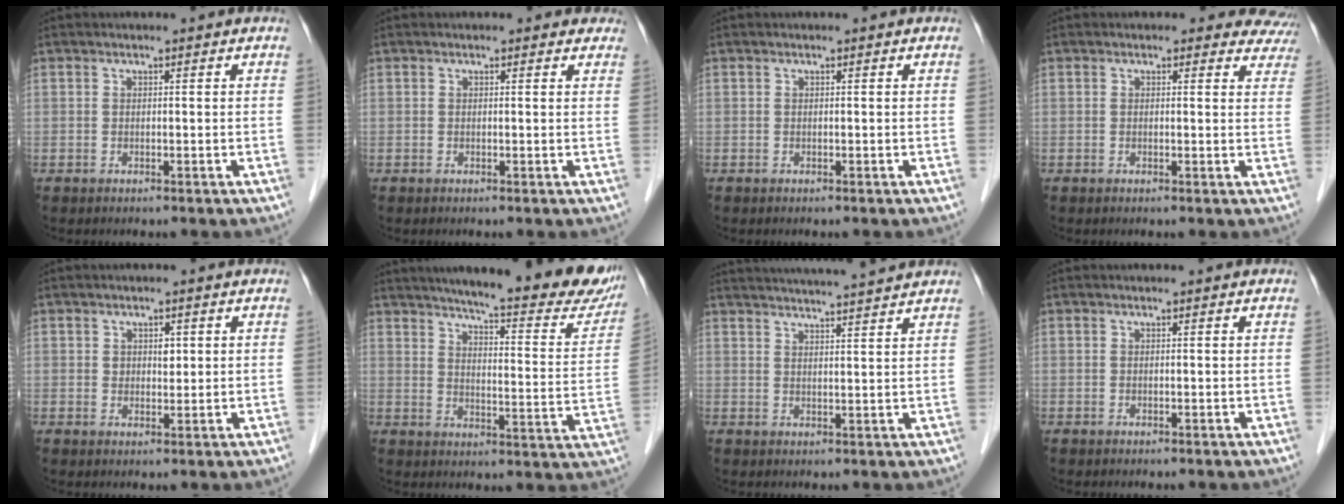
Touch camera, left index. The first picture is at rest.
{"total": 1.8, "force": [1.5, 0.9, 0.4], "torque": [0.002, -0.001, 0.002]}
{"total": 0.0}
{"total": 5.4, "force": [4.8, 2.5, -0.2], "torque": [0.040, -0.013, 0.016]}
{"total": 2.1, "force": [0.7, 1.4, 1.4], "torque": [-0.018, 0.000, 0.010]}
{"total": 24.7, "force": [21.0, 3.3, 12.4], "torque": [-0.174, -0.050, 0.255]}
{"total": 12.9, "force": [12.0, -0.4, 4.8], "torque": [-0.082, 0.017, 0.161]}
{"total": 0.0}